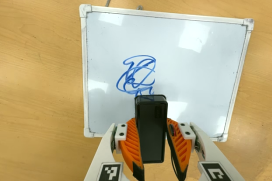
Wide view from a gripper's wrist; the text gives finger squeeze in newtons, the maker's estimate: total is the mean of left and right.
{"total": 6.3, "left": 5.4, "right": 7.2}